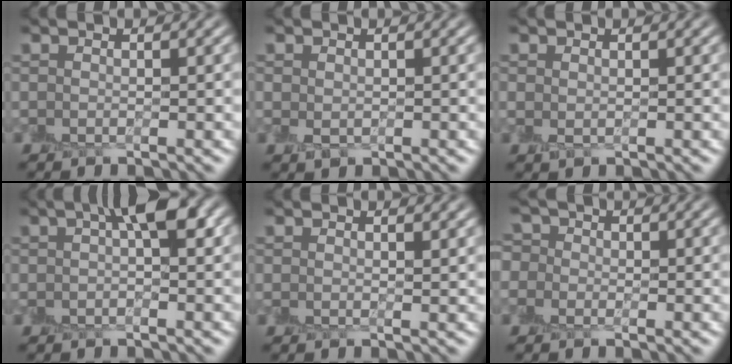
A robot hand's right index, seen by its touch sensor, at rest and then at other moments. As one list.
[{"total": 1.0, "force": [0.2, 0.9, 0.6], "torque": [-0.013, -0.001, 0.006]}, {"total": 0.8, "force": [0.4, 0.5, 0.4], "torque": [-0.010, -0.003, 0.010]}, {"total": 4.8, "force": [1.6, 1.4, 4.3], "torque": [-0.058, 0.012, 0.014]}, {"total": 1.1, "force": [0.8, 0.1, 0.7], "torque": [-0.010, -0.001, 0.015]}, {"total": 4.7, "force": [0.9, 4.1, 2.2], "torque": [-0.045, 0.026, -0.029]}]